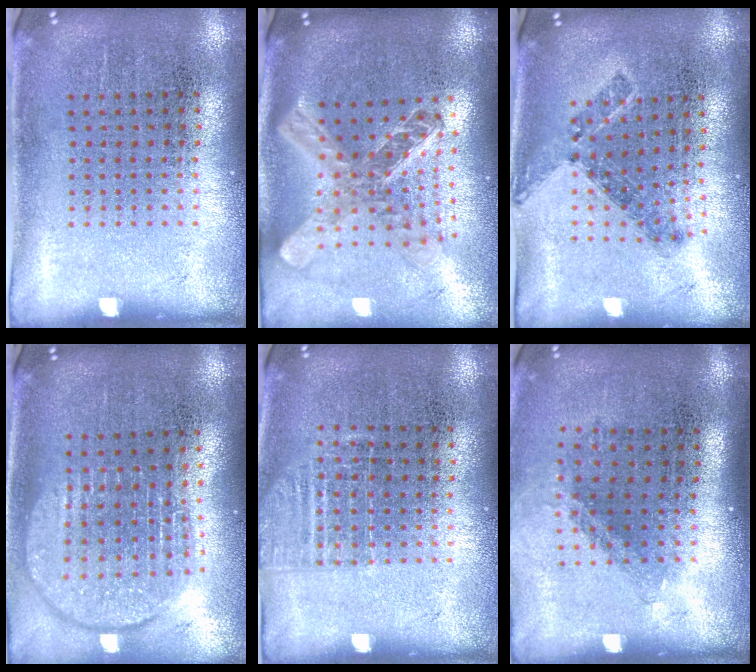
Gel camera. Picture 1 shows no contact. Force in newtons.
{"total": 2.5, "press": 1.9, "slide": 1.6}
{"total": 0.8, "press": 0.7, "slide": 0.4}
{"total": 1.8, "press": 1.5, "slide": 1.0}
{"total": 1.1, "press": 1.0, "slide": 0.5}
{"total": 1.4, "press": 1.0, "slide": 1.0}